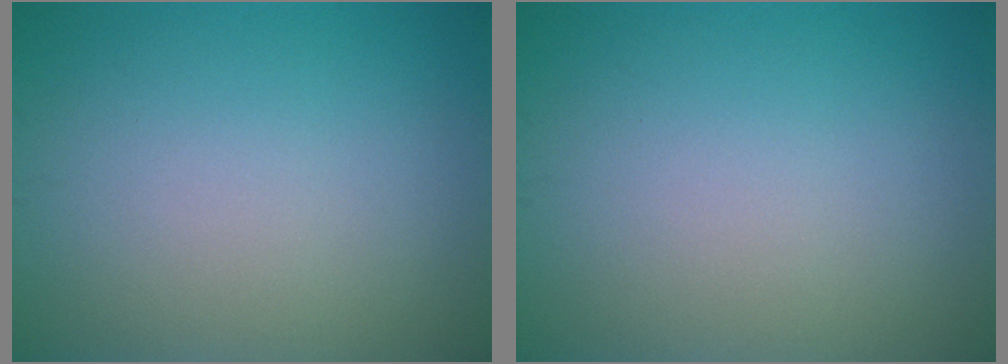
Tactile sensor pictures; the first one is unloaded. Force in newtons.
{"total": 0.0}